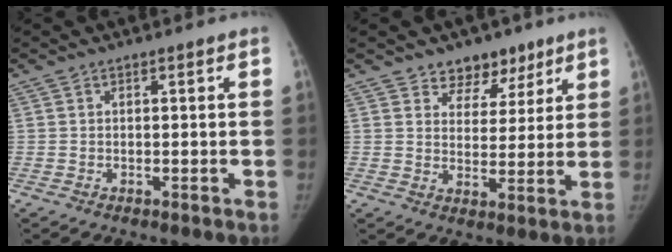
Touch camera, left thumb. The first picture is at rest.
{"total": 7.2, "force": [5.2, 4.8, 1.7], "torque": [0.022, -0.029, 0.081]}